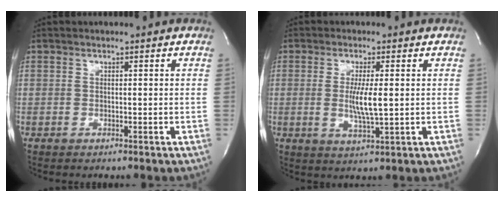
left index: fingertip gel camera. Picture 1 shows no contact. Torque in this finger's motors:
{"motor_torque": [0.37, 0.36, 0.16, 0.05]}